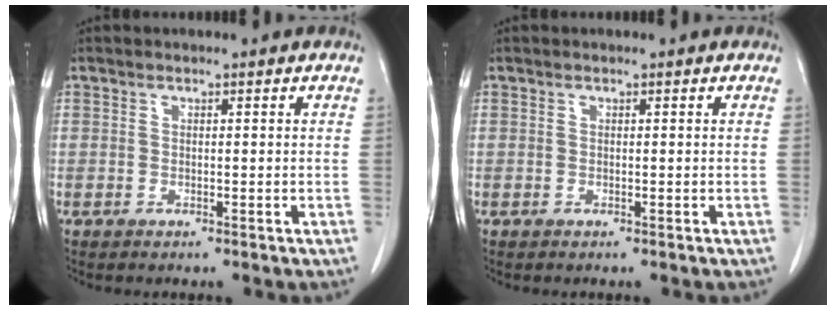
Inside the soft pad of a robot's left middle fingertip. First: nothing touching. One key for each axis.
{"total": 0.0}